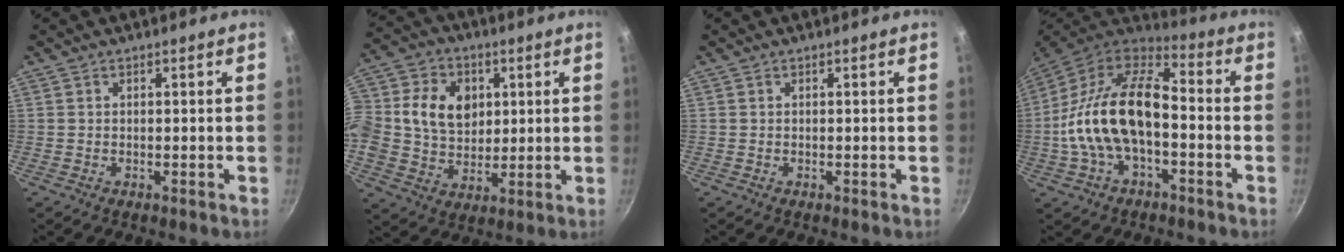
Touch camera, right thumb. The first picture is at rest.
{"total": 19.7, "force": [3.3, 16.1, 10.9], "torque": [-0.228, 0.033, 0.056]}
{"total": 0.0}
{"total": 20.0, "force": [-3.1, 10.7, 16.6], "torque": [-0.296, 0.045, -0.069]}